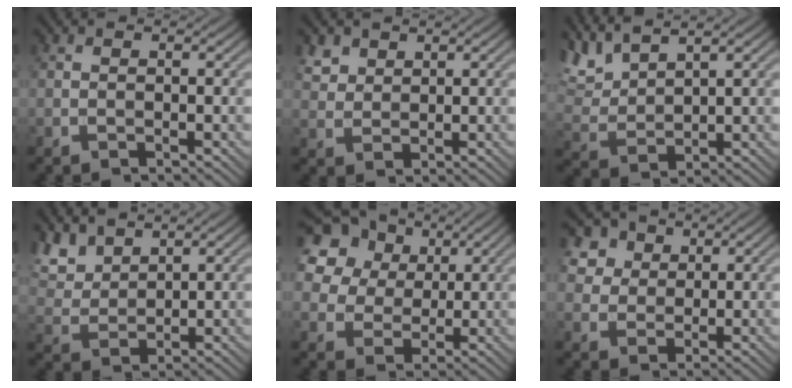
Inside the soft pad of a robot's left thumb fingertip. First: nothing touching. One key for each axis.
{"total": 3.0, "fx": 2.0, "fy": 2.0, "fz": 1.0, "tx": -0.030, "ty": 0.000, "tz": 0.047}
{"total": 6.1, "fx": 5.2, "fy": 1.4, "fz": 3.0, "tx": -0.082, "ty": 0.008, "tz": 0.108}
{"total": 5.9, "fx": 4.6, "fy": 2.6, "fz": 2.6, "tx": -0.073, "ty": 0.004, "tz": 0.101}
{"total": 17.8, "fx": 9.1, "fy": 13.1, "fz": 7.8, "tx": -0.243, "ty": 0.048, "tz": 0.190}
{"total": 6.2, "fx": 3.4, "fy": 4.6, "fz": 2.5, "tx": -0.089, "ty": -0.001, "tz": 0.063}